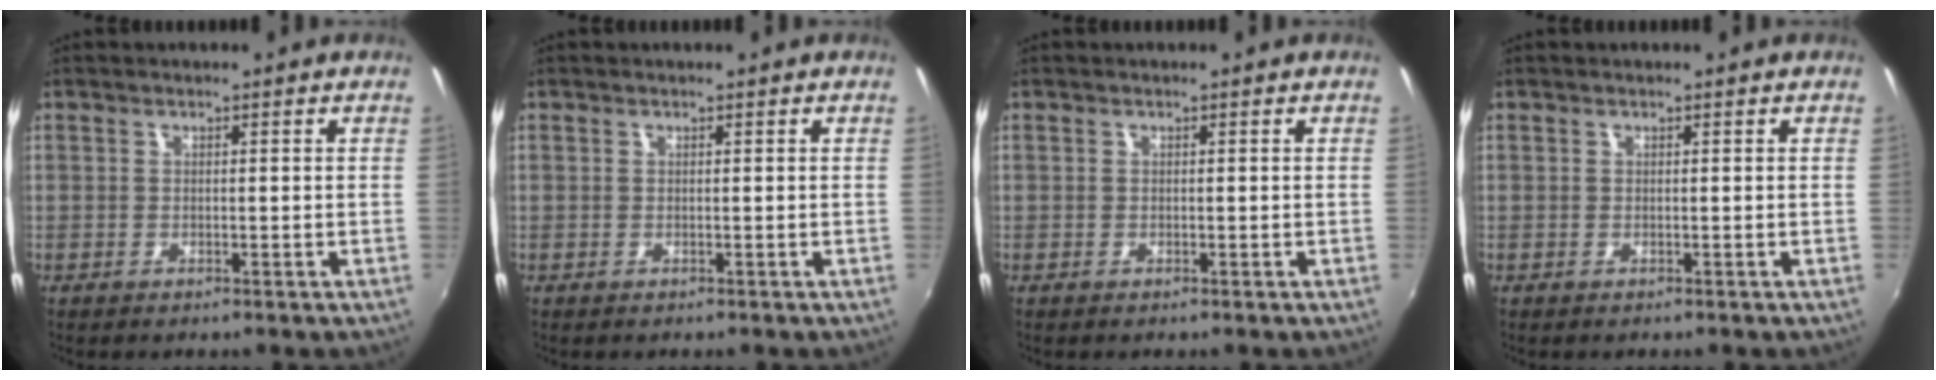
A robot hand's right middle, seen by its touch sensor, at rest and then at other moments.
{"total": 0.0}
{"total": 0.0}
{"total": 0.0}